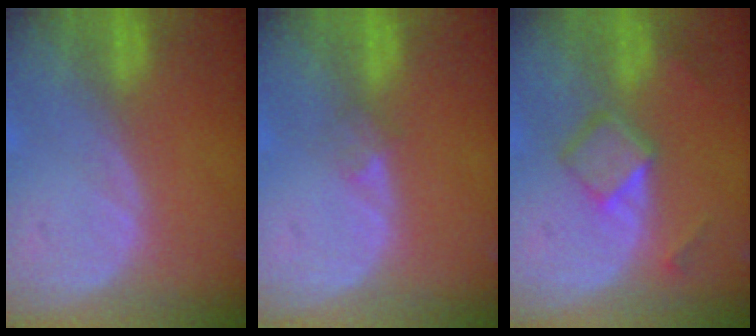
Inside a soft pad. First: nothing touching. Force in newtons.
{"total": 1.5, "press": 1.2, "slide": 1.0}
{"total": 4.9, "press": 4.6, "slide": 1.8}